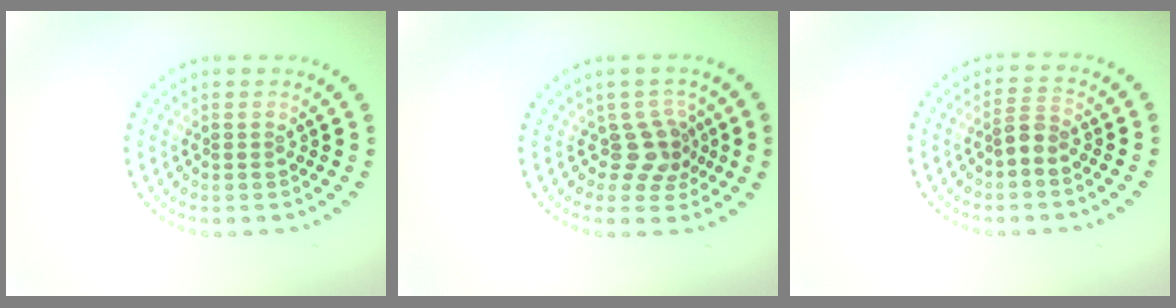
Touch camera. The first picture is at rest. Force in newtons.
{"total": 2.7, "press": 2.1, "slide": 1.7}
{"total": 1.8, "press": 1.5, "slide": 1.0}